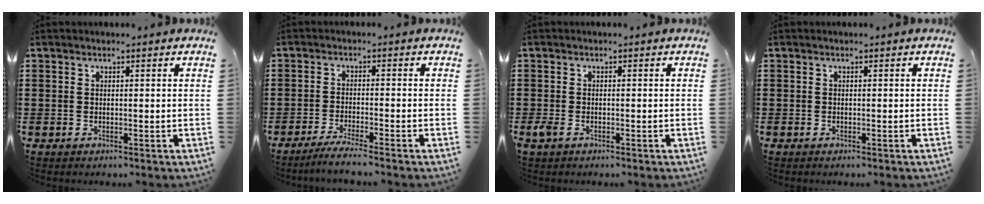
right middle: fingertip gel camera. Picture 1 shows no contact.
{"total": 2.9, "force": [-2.5, -0.3, 1.4], "torque": [-0.024, -0.003, -0.047]}
{"total": 1.5, "force": [-0.8, 0.9, 0.9], "torque": [-0.032, -0.006, -0.020]}
{"total": 0.0}